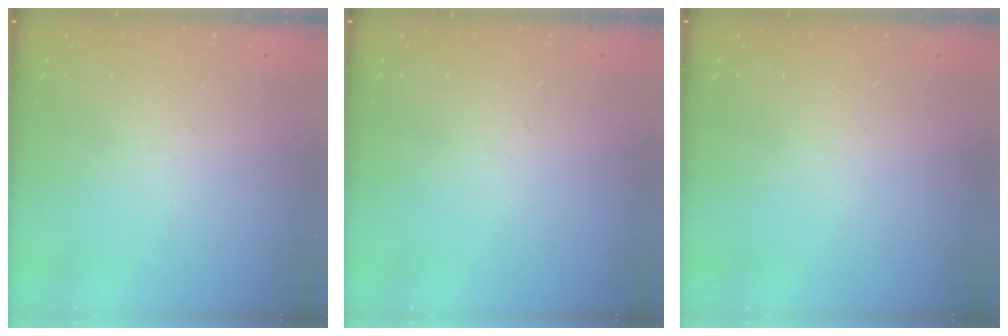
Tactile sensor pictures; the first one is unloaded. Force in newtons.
{"total": 0.0}
{"total": 0.0}